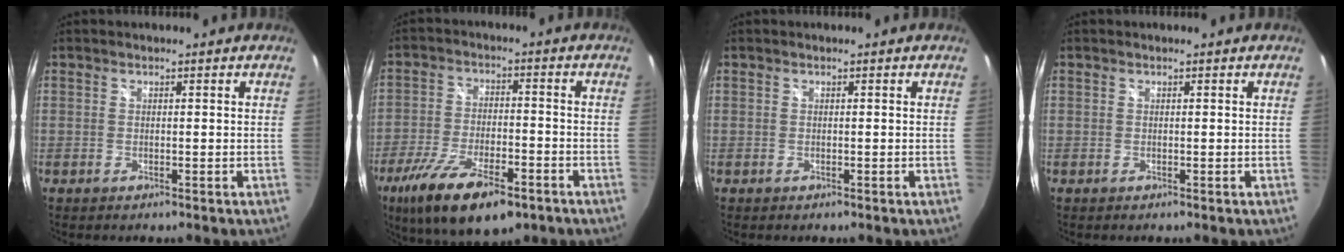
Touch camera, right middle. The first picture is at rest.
{"total": 16.5, "force": [-10.1, 5.9, 11.6], "torque": [-0.233, -0.041, -0.172]}
{"total": 0.0}
{"total": 0.0}